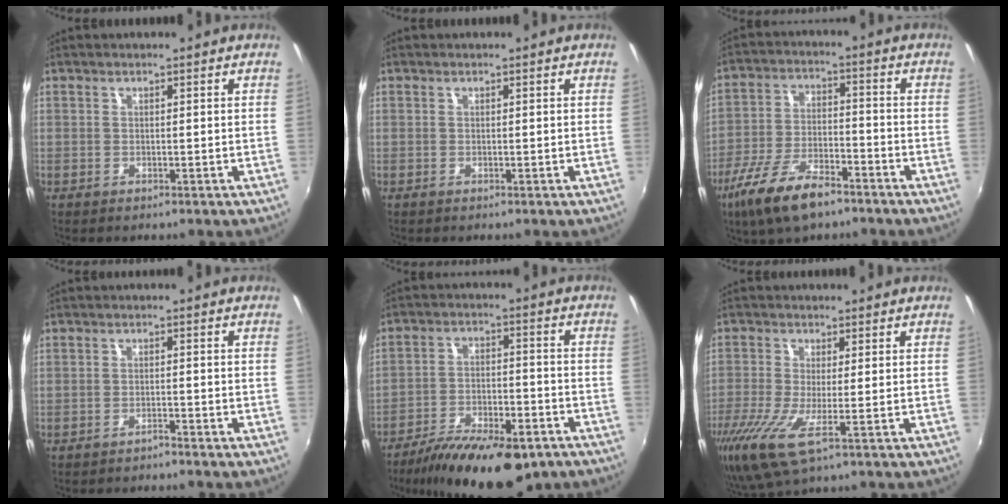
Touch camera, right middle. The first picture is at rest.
{"total": 0.0}
{"total": 13.2, "force": [-8.9, 4.8, 8.5], "torque": [-0.186, -0.023, -0.163]}
{"total": 1.2, "force": [-1.1, 0.0, 0.1], "torque": [-0.003, -0.004, -0.019]}
{"total": 18.8, "force": [-13.4, 6.5, 11.5], "torque": [-0.212, -0.039, -0.203]}
{"total": 7.6, "force": [-3.3, 1.2, 6.8], "torque": [-0.159, -0.027, -0.065]}